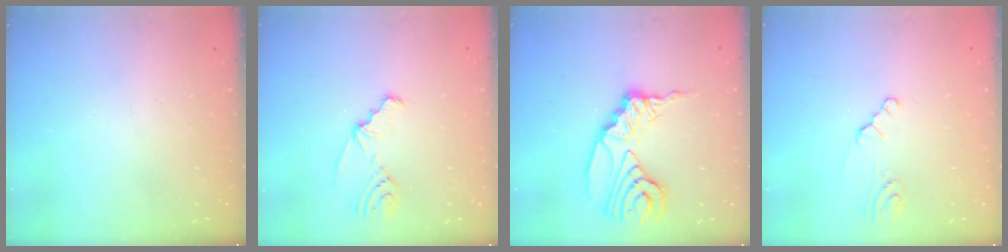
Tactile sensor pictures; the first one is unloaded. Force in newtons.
{"total": 4.6, "press": 2.9, "slide": 3.6}
{"total": 14.9, "press": 14.8, "slide": 1.9}
{"total": 1.2, "press": 1.2, "slide": 0.2}